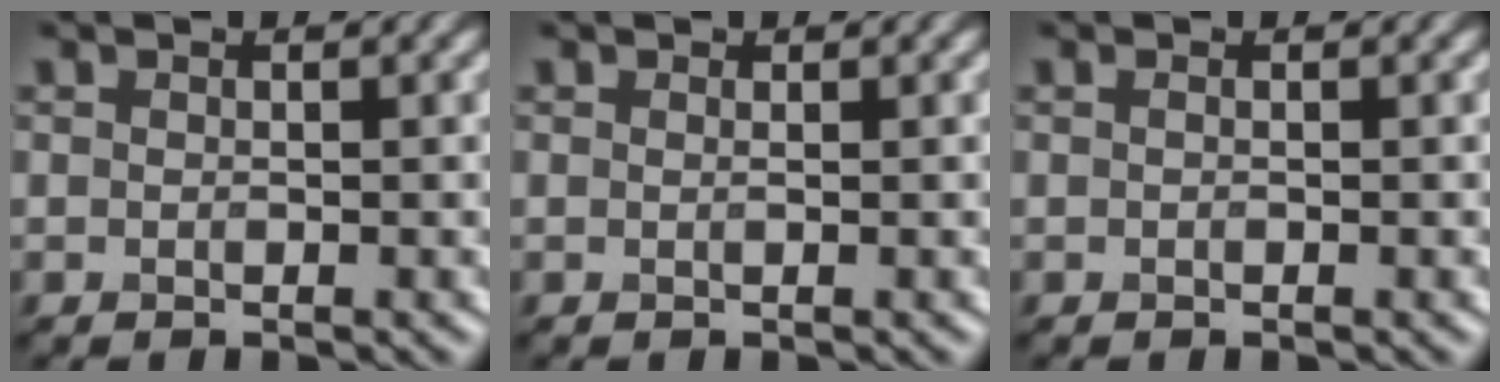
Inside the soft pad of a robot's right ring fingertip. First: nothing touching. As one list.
[{"total": 0.0}, {"total": 0.0}]